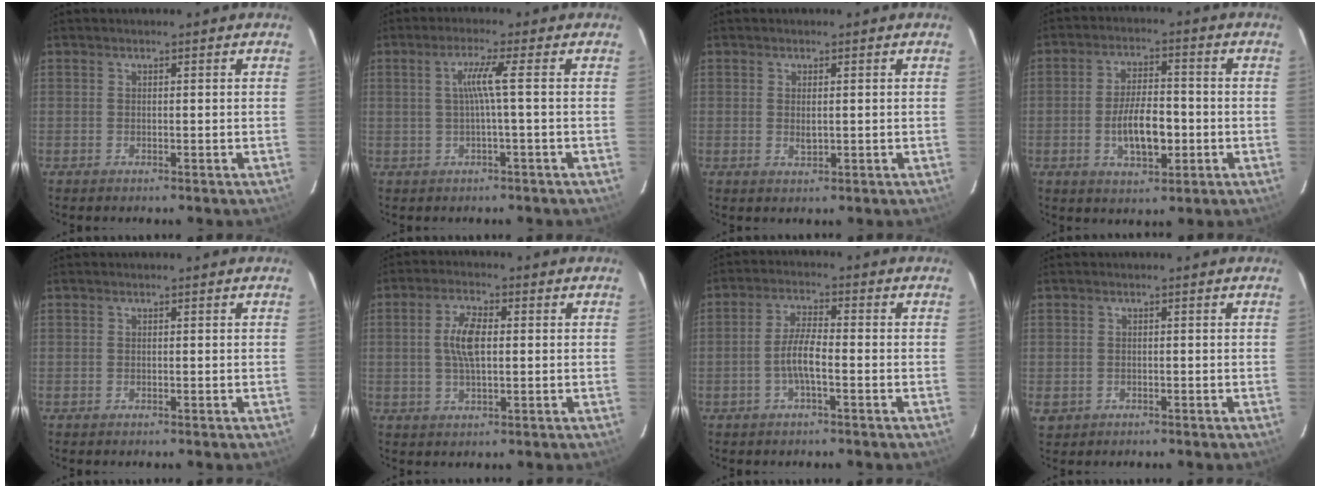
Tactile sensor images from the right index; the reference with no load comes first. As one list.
[{"total": 3.8, "force": [-0.1, -1.1, 3.7], "torque": [-0.073, -0.001, 0.000]}, {"total": 1.9, "force": [0.0, 0.8, 1.8], "torque": [-0.031, -0.001, 0.002]}, {"total": 9.1, "force": [-2.2, 3.9, 7.9], "torque": [-0.151, 0.001, -0.031]}, {"total": 0.0}, {"total": 6.2, "force": [0.5, 2.5, 5.6], "torque": [-0.110, 0.007, 0.009]}, {"total": 4.9, "force": [-1.7, 0.8, 4.6], "torque": [-0.095, 0.007, -0.035]}, {"total": 2.8, "force": [-0.5, 2.6, 0.8], "torque": [-0.017, -0.003, -0.005]}]